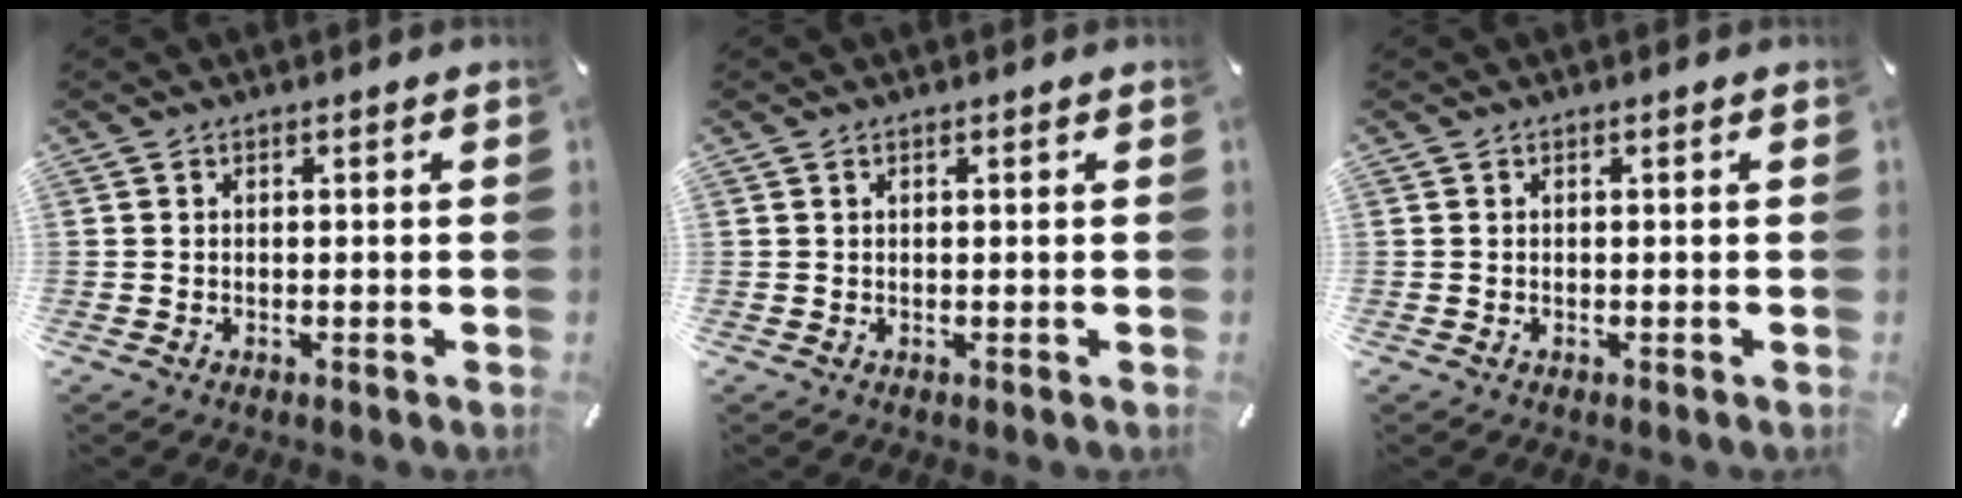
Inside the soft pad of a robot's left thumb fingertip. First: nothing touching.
{"total": 0.5, "force": [0.3, 0.2, 0.4], "torque": [-0.007, 0.002, 0.004]}
{"total": 0.0}